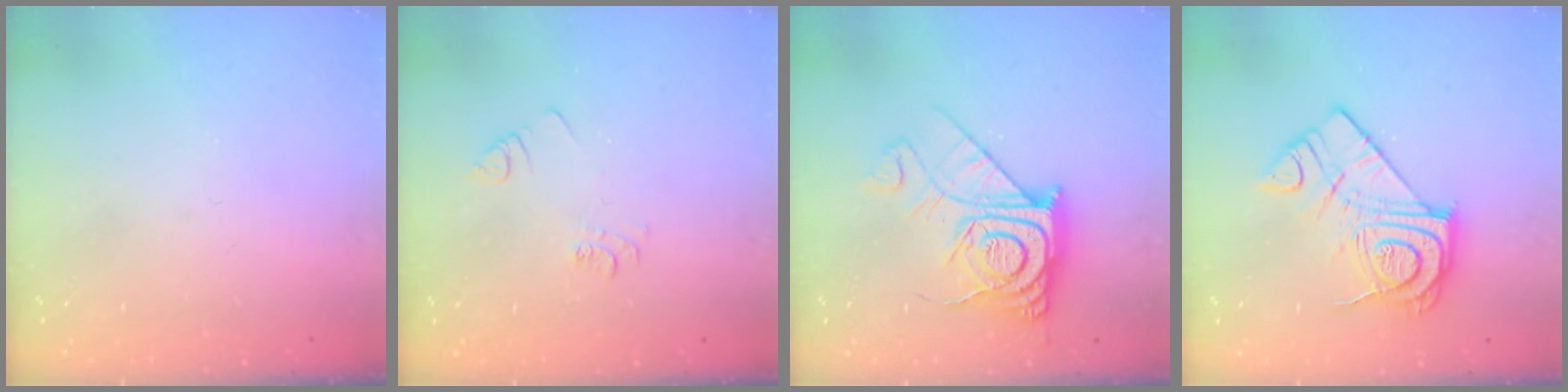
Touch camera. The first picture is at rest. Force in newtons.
{"total": 3.6, "press": 3.6, "slide": 0.6}
{"total": 15.1, "press": 15.0, "slide": 1.4}
{"total": 14.3, "press": 14.3, "slide": 0.7}